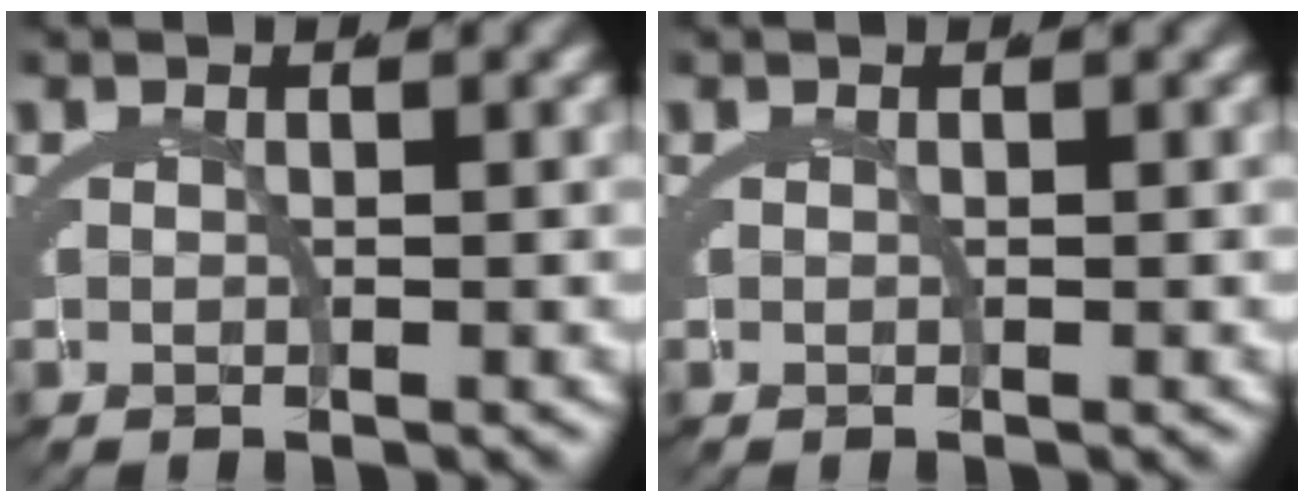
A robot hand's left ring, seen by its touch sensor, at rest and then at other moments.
{"total": 0.0}